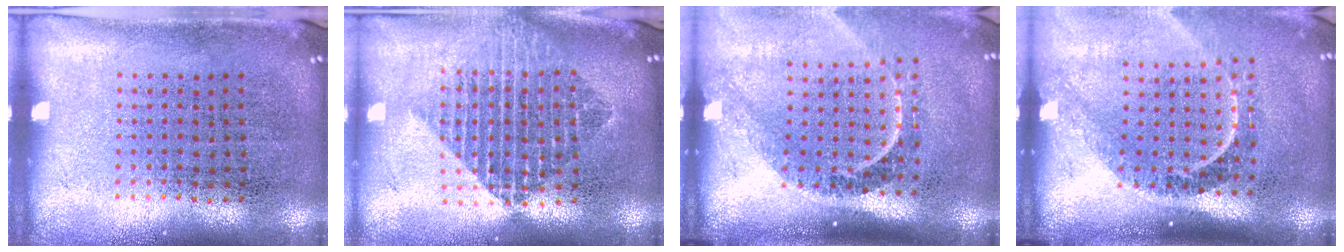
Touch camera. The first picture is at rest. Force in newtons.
{"total": 2.0, "press": 1.6, "slide": 1.1}
{"total": 2.3, "press": 1.6, "slide": 1.6}
{"total": 2.3, "press": 1.6, "slide": 1.6}